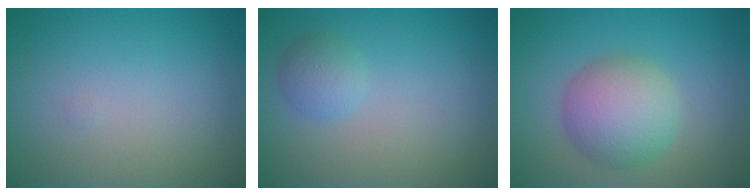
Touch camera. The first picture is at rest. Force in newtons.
{"total": 1.8, "press": 1.8, "slide": 0.1}
{"total": 5.8, "press": 5.8, "slide": 0.2}